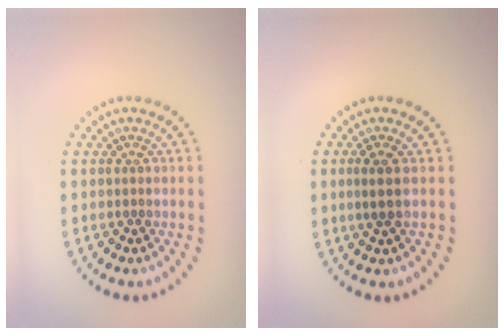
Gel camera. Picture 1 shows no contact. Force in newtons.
{"total": 1.9, "press": 1.4, "slide": 1.2}